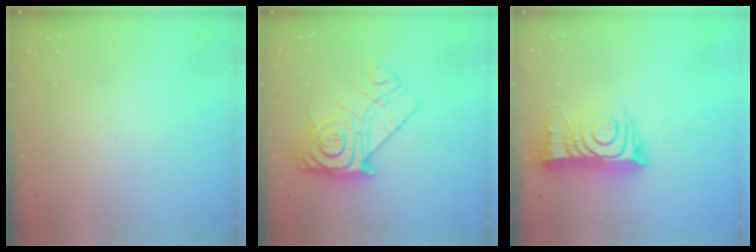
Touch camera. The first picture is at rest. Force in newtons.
{"total": 16.4, "press": 16.3, "slide": 1.7}
{"total": 14.2, "press": 14.2, "slide": 1.2}